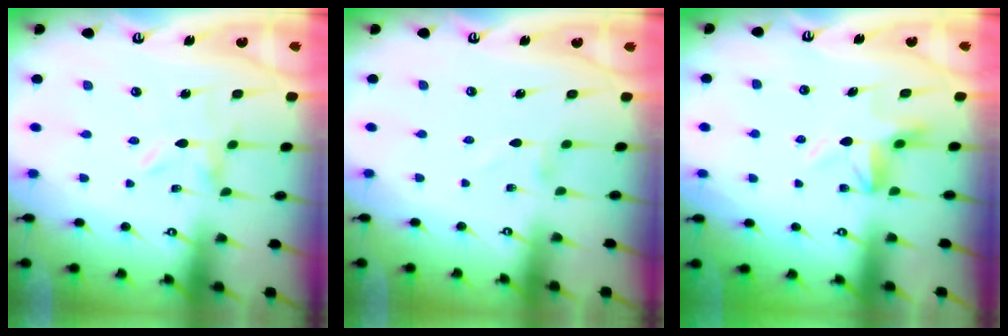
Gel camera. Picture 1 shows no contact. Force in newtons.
{"total": 1.1, "press": 1.1, "slide": 0.1}
{"total": 5.5, "press": 5.2, "slide": 1.8}